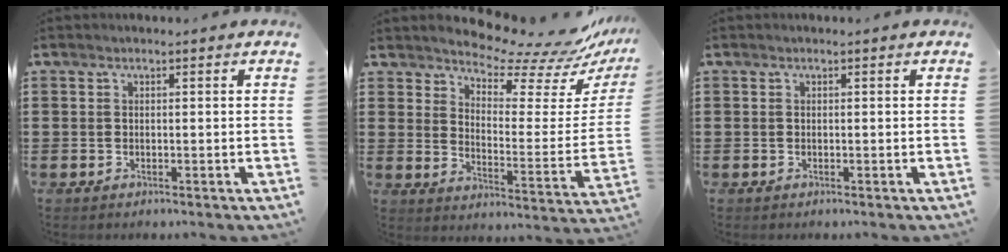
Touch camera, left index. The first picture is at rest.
{"total": 8.2, "force": [7.8, 1.0, 2.4], "torque": [-0.061, -0.067, 0.135]}
{"total": 0.0}